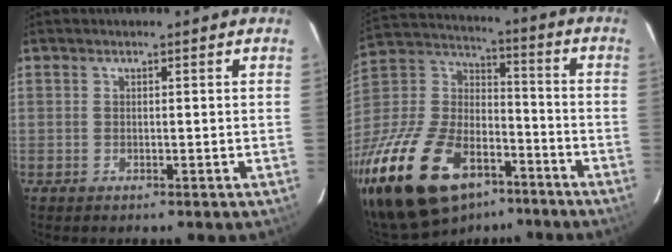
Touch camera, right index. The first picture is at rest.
{"total": 29.3, "force": [-18.1, 15.8, 16.8], "torque": [-0.364, 0.001, -0.295]}